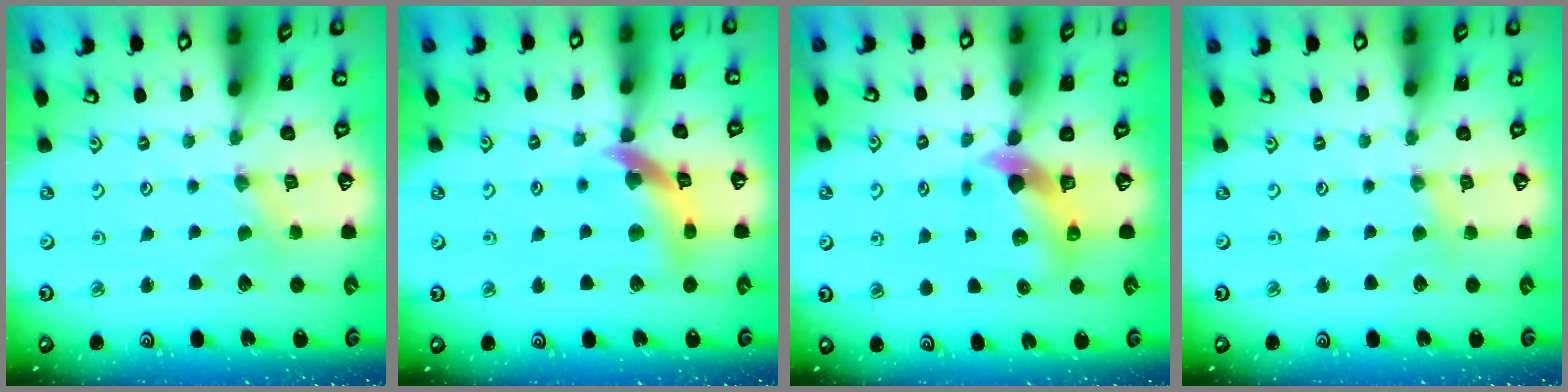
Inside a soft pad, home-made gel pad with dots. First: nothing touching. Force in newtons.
{"total": 11.7, "press": 11.7, "slide": 1.4}
{"total": 7.5, "press": 7.5, "slide": 0.8}
{"total": 2.9, "press": 2.9, "slide": 0.5}